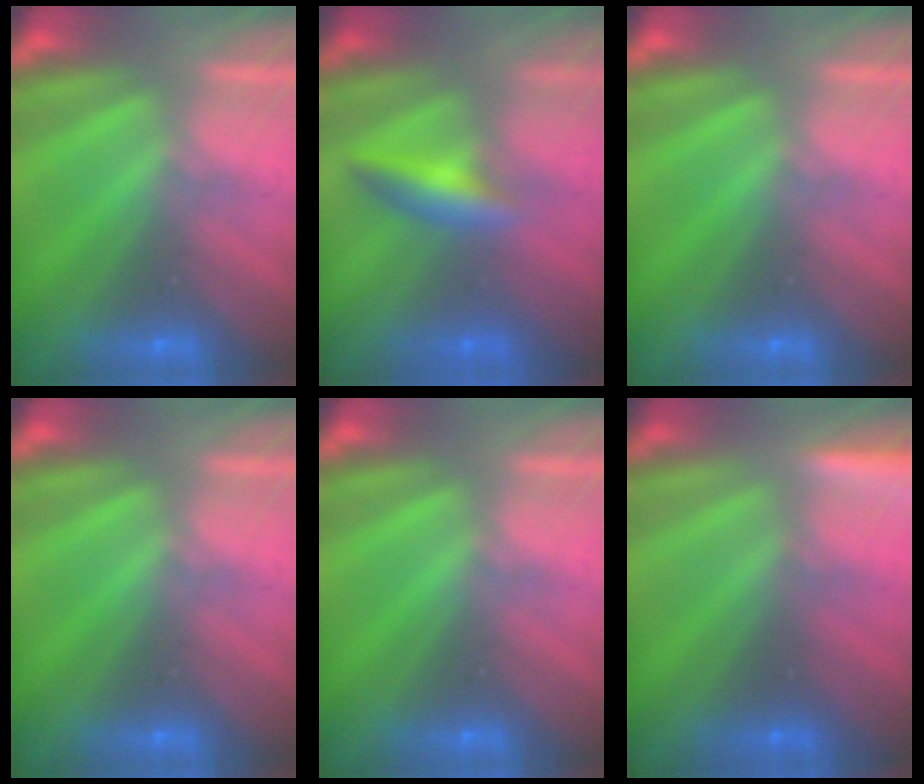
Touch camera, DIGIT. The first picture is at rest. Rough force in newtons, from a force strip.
{"total": 2.4}
{"total": 0.0}
{"total": 0.0}
{"total": 0.0}
{"total": 3.6}